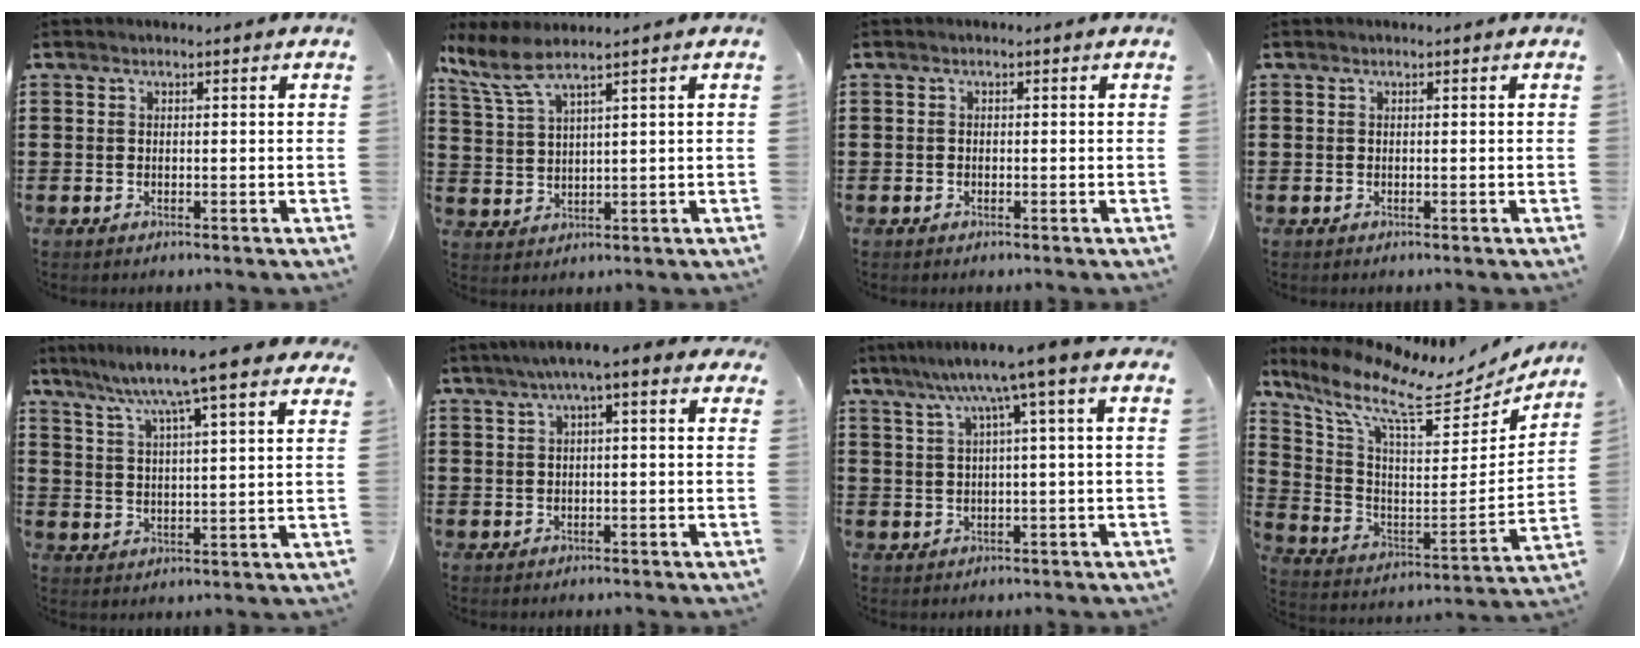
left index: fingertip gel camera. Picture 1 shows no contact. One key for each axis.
{"total": 5.2, "fx": 3.8, "fy": 0.6, "fz": 3.5, "tx": -0.091, "ty": -0.013, "tz": 0.063}
{"total": 0.6, "fx": -0.4, "fy": 0.4, "fz": 0.0, "tx": -0.003, "ty": 0.001, "tz": -0.009}
{"total": 0.0}
{"total": 7.7, "fx": 6.3, "fy": -0.3, "fz": 4.4, "tx": -0.107, "ty": -0.030, "tz": 0.105}
{"total": 3.4, "fx": 0.4, "fy": 0.3, "fz": 3.4, "tx": -0.063, "ty": 0.003, "tz": 0.004}
{"total": 7.1, "fx": 2.6, "fy": -0.5, "fz": 6.6, "tx": -0.132, "ty": -0.003, "tz": 0.036}
{"total": 10.1, "fx": 8.0, "fy": 1.9, "fz": 5.9, "tx": -0.143, "ty": -0.067, "tz": 0.129}